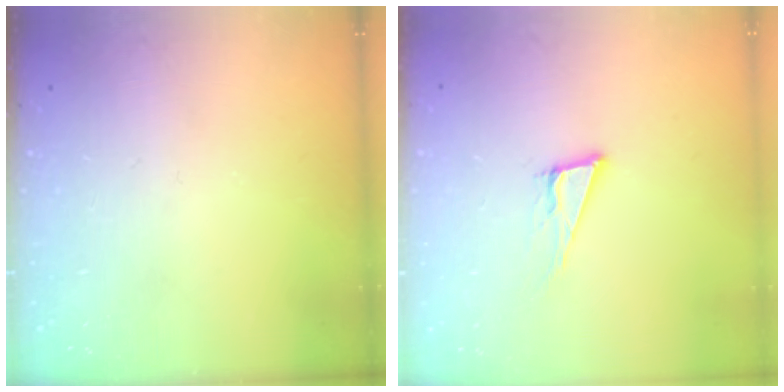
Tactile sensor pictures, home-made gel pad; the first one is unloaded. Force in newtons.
{"total": 9.8, "press": 9.2, "slide": 3.3}